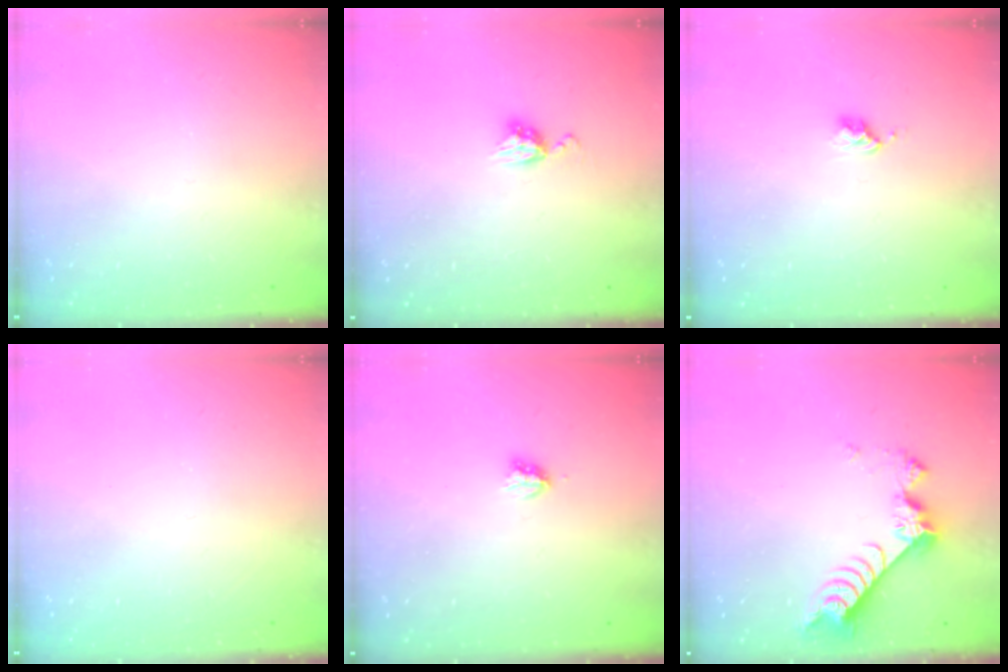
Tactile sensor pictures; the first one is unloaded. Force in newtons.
{"total": 5.9, "press": 5.9, "slide": 0.5}
{"total": 2.7, "press": 2.6, "slide": 0.4}
{"total": 0.0}
{"total": 2.9, "press": 2.9, "slide": 0.5}
{"total": 9.0, "press": 9.0, "slide": 1.0}